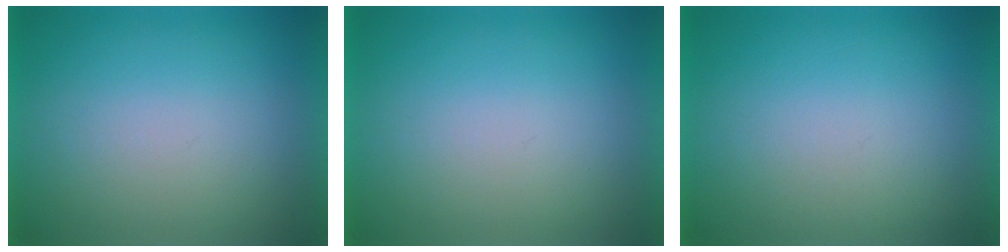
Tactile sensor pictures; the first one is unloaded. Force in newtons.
{"total": 0.0}
{"total": 1.9}